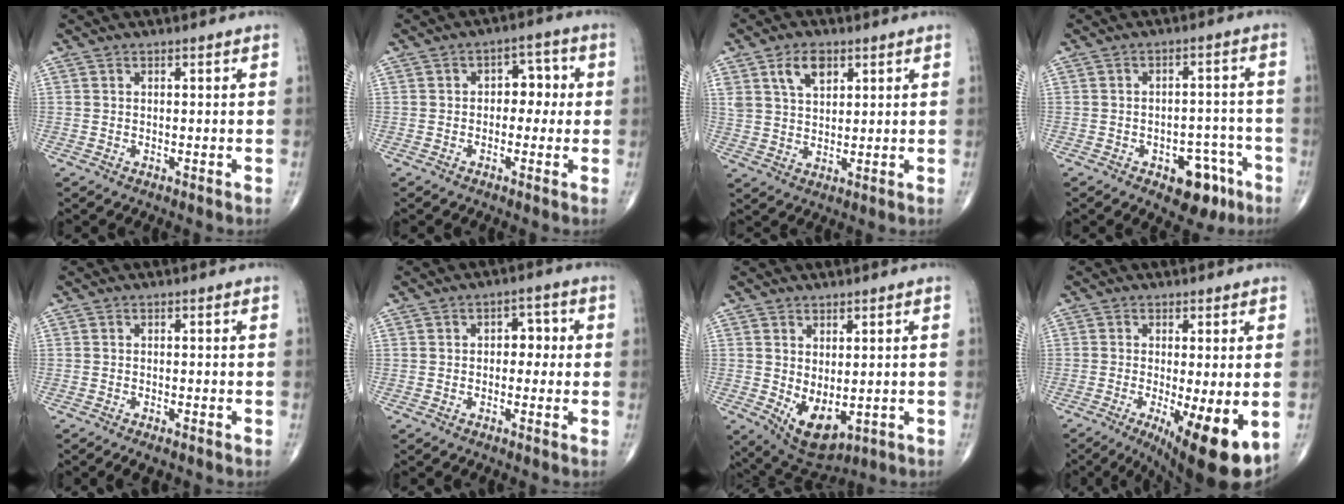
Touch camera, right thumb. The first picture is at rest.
{"total": 5.4, "force": [0.0, 3.8, 3.8], "torque": [-0.016, 0.018, -0.008]}
{"total": 6.7, "force": [3.4, 3.9, 4.2], "torque": [-0.063, -0.015, 0.066]}
{"total": 8.6, "force": [-4.5, 4.9, 5.4], "torque": [-0.037, 0.037, -0.055]}
{"total": 2.4, "force": [-1.9, 0.8, 1.4], "torque": [-0.021, 0.002, -0.027]}
{"total": 4.1, "force": [0.1, 2.8, 2.9], "torque": [-0.011, 0.012, -0.007]}
{"total": 8.0, "force": [-1.0, 4.4, 6.7], "torque": [-0.093, -0.010, 0.008]}
{"total": 13.2, "force": [-4.2, 3.3, 12.0], "torque": [-0.154, -0.022, -0.053]}